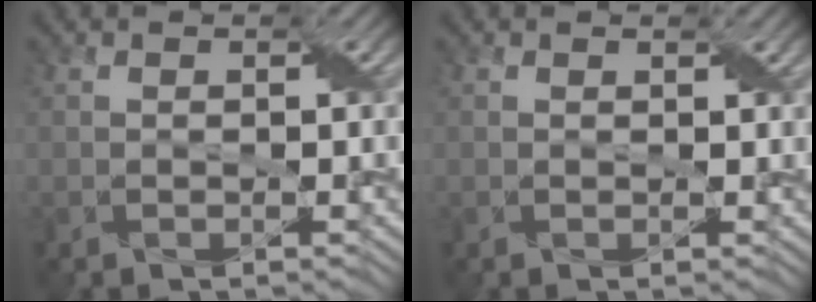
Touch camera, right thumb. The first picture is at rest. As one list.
[{"total": 0.5, "force": [0.5, 0.1, 0.2], "torque": [-0.004, 0.001, 0.008]}]